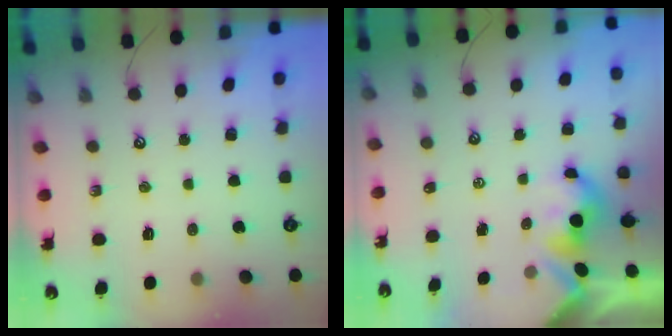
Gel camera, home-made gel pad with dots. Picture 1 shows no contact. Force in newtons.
{"total": 1.7, "press": 1.7, "slide": 0.2}